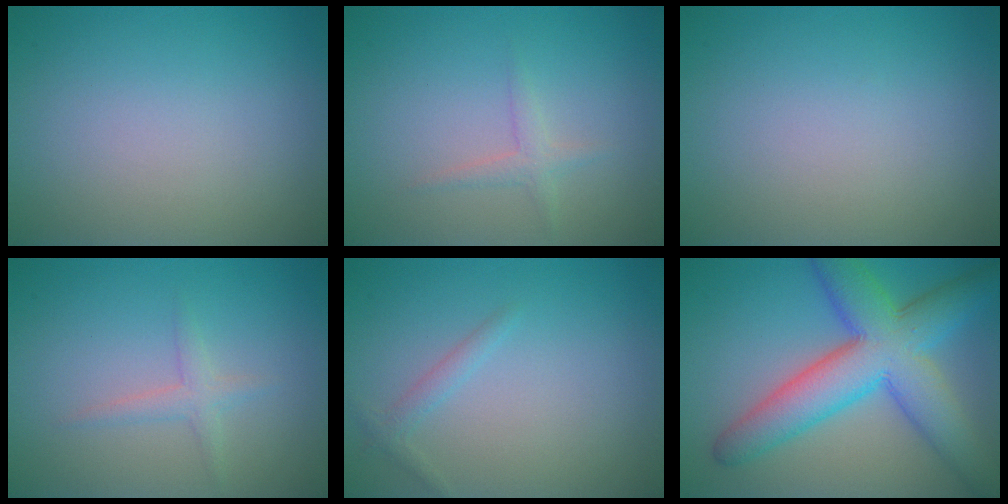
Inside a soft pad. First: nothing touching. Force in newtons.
{"total": 1.3, "press": 1.3, "slide": 0.1}
{"total": 0.0}
{"total": 1.5, "press": 1.5, "slide": 0.1}
{"total": 1.1, "press": 1.1, "slide": 0.0}
{"total": 9.6, "press": 9.6, "slide": 0.2}